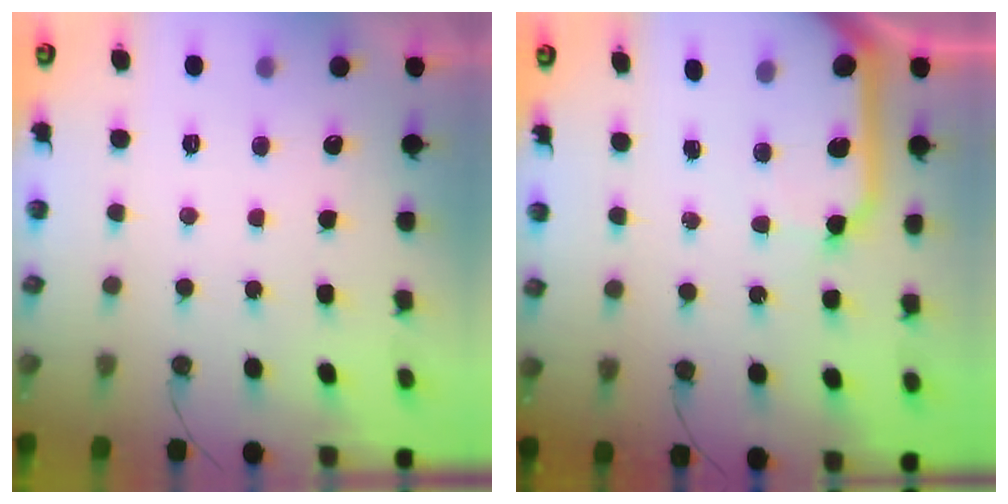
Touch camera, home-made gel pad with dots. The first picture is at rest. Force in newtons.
{"total": 13.9, "press": 13.9, "slide": 1.2}